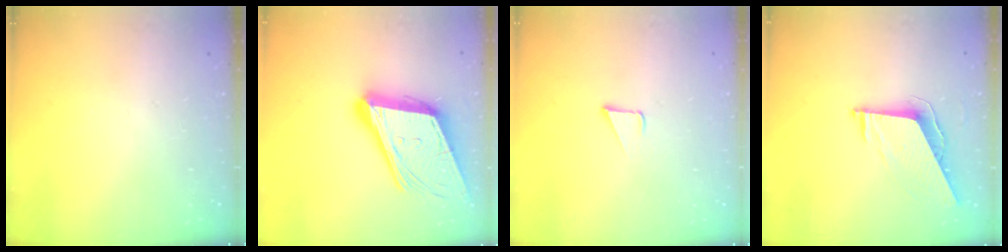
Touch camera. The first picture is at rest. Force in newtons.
{"total": 22.1, "press": 21.7, "slide": 4.6}
{"total": 2.4, "press": 2.4, "slide": 0.2}
{"total": 7.5, "press": 7.5, "slide": 0.1}